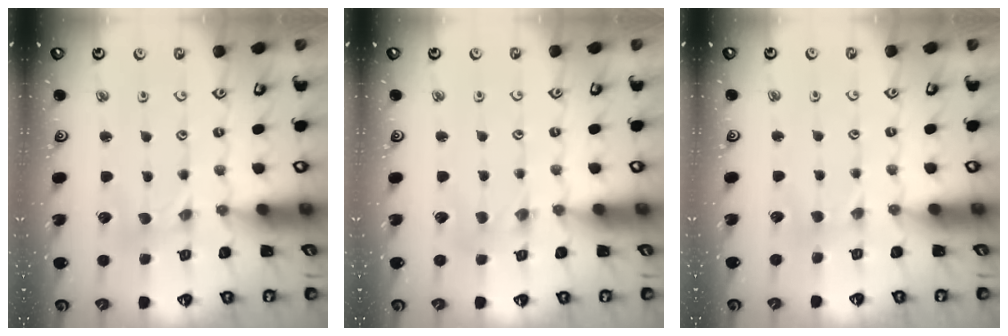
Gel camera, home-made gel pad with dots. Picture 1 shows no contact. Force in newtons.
{"total": 1.1, "press": 1.1, "slide": 0.2}
{"total": 1.2, "press": 1.1, "slide": 0.3}